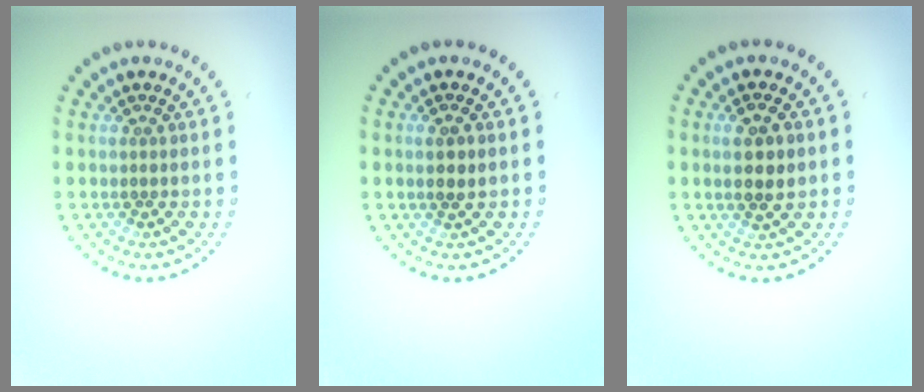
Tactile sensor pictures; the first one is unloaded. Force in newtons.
{"total": 1.1, "press": 1.0, "slide": 0.4}
{"total": 2.8, "press": 2.8, "slide": 0.6}